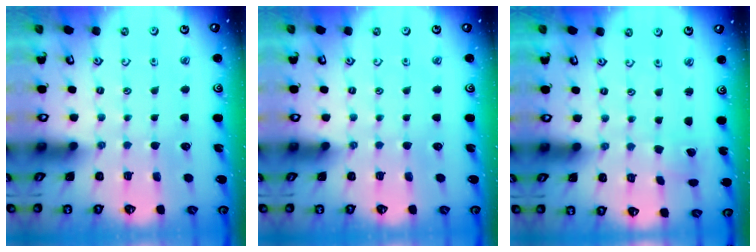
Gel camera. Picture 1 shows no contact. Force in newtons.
{"total": 0.0}
{"total": 1.5, "press": 1.5, "slide": 0.0}